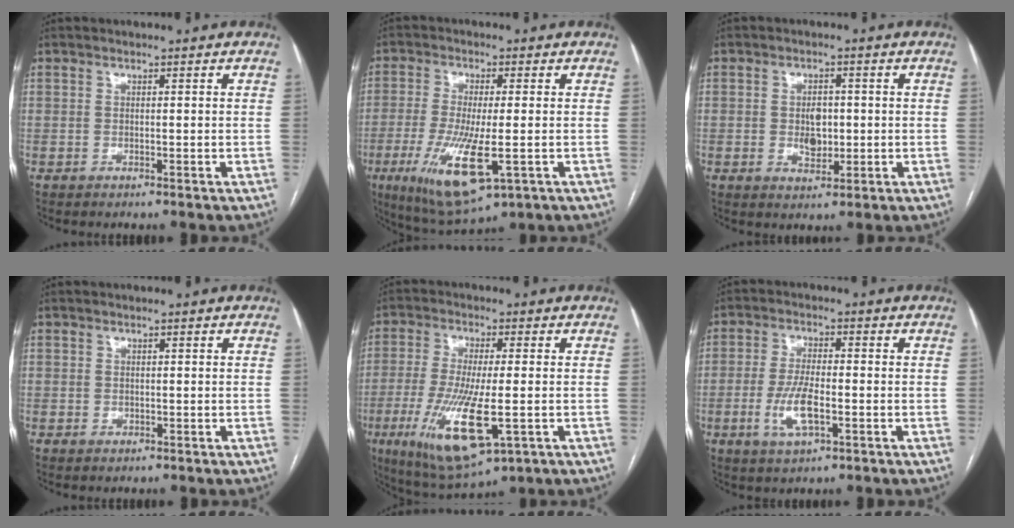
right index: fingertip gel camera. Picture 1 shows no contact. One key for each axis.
{"total": 12.6, "fx": -4.0, "fy": 2.7, "fz": 11.6, "tx": -0.228, "ty": -0.037, "tz": -0.060}
{"total": 4.1, "fx": -0.1, "fy": 2.7, "fz": 3.1, "tx": -0.049, "ty": 0.003, "tz": 0.005}
{"total": 1.1, "fx": -0.2, "fy": 1.0, "fz": 0.3, "tx": -0.003, "ty": 0.003, "tz": -0.001}
{"total": 14.2, "fx": -4.2, "fy": 3.0, "fz": 13.2, "tx": -0.264, "ty": -0.035, "tz": -0.063}
{"total": 6.7, "fx": -1.9, "fy": 2.0, "fz": 6.1, "tx": -0.129, "ty": -0.003, "tz": -0.033}